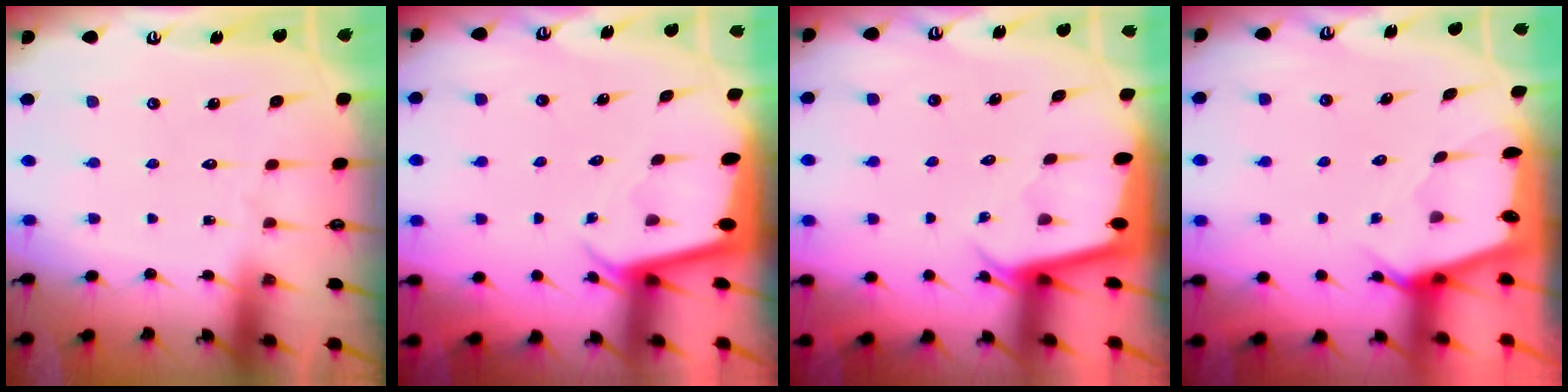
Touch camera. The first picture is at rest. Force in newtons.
{"total": 2.0, "press": 2.0, "slide": 0.1}
{"total": 2.0, "press": 2.0, "slide": 0.1}
{"total": 2.4, "press": 2.4, "slide": 0.3}